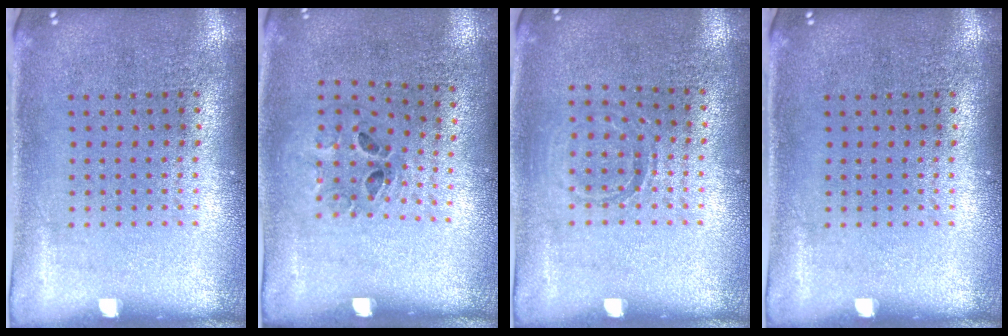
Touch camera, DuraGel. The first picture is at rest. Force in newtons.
{"total": 1.3, "press": 0.7, "slide": 1.1}
{"total": 0.9, "press": 0.9, "slide": 0.2}
{"total": 0.0}